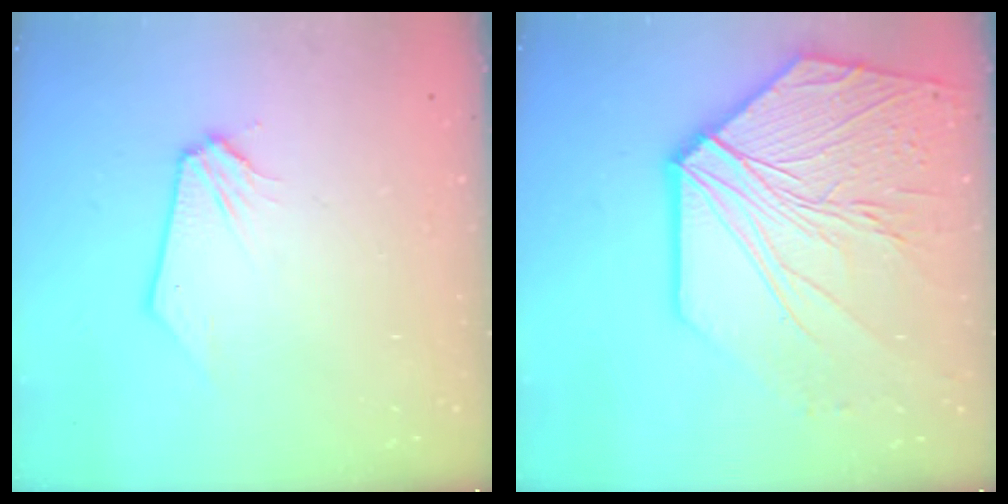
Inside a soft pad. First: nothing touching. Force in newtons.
{"total": 18.8, "press": 18.6, "slide": 2.8}